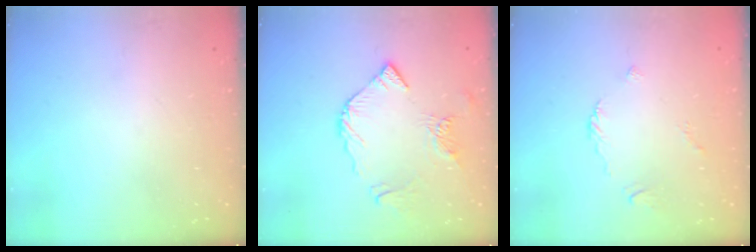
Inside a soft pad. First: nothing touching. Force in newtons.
{"total": 9.8, "press": 9.8, "slide": 1.2}
{"total": 2.7, "press": 2.6, "slide": 0.6}